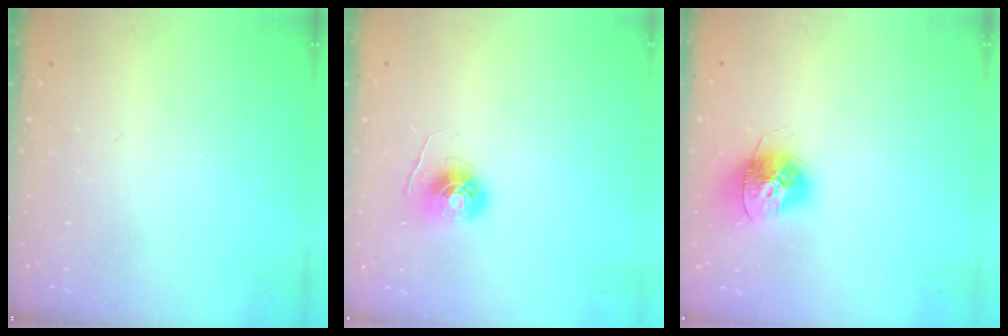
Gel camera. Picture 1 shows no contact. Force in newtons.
{"total": 5.9, "press": 5.9, "slide": 0.3}
{"total": 13.1, "press": 13.1, "slide": 0.7}